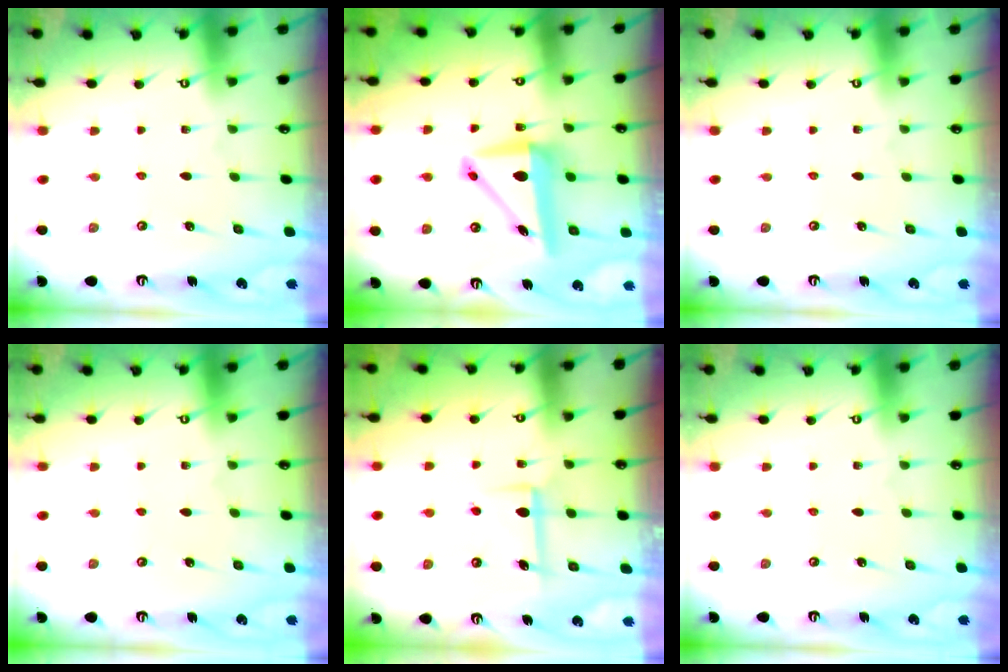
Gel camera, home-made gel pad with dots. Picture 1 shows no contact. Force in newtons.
{"total": 8.3, "press": 8.1, "slide": 1.9}
{"total": 0.0}
{"total": 0.0}
{"total": 6.0, "press": 6.0, "slide": 0.2}
{"total": 0.0}